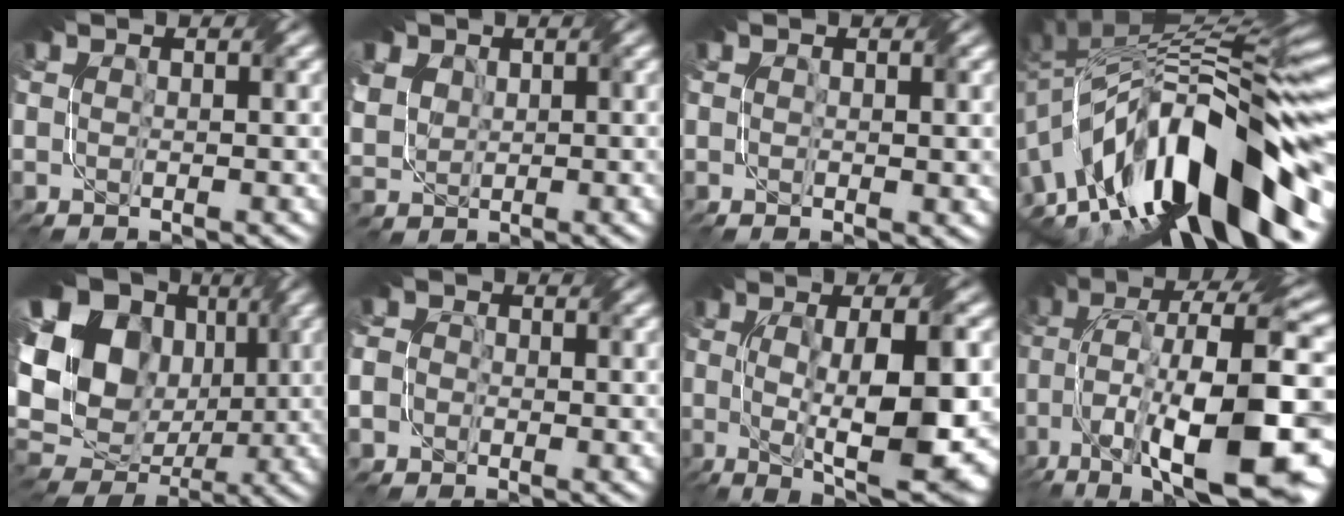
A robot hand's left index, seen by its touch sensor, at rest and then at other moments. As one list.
[{"total": 6.3, "force": [3.0, 5.1, 2.1], "torque": [-0.095, 0.018, 0.065]}, {"total": 0.9, "force": [0.3, 0.5, 0.7], "torque": [-0.010, -0.007, 0.002]}, {"total": 14.4, "force": [-5.8, 5.6, 12.0], "torque": [-0.192, 0.033, -0.108]}, {"total": 17.2, "force": [2.5, 14.4, 8.9], "torque": [-0.193, 0.018, 0.055]}, {"total": 3.2, "force": [-0.5, 3.1, 0.8], "torque": [-0.017, 0.008, -0.025]}, {"total": 11.9, "force": [-0.9, 3.8, 11.2], "torque": [-0.167, -0.010, -0.009]}, {"total": 15.6, "force": [-4.7, 5.9, 13.7], "torque": [-0.257, 0.015, -0.086]}]